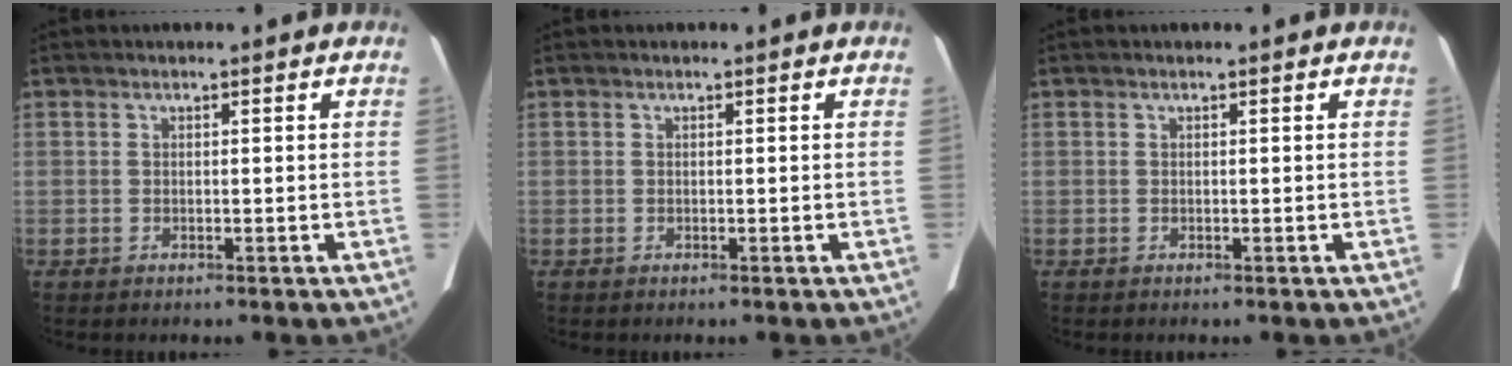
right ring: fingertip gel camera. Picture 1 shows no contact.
{"total": 0.0}
{"total": 0.0}